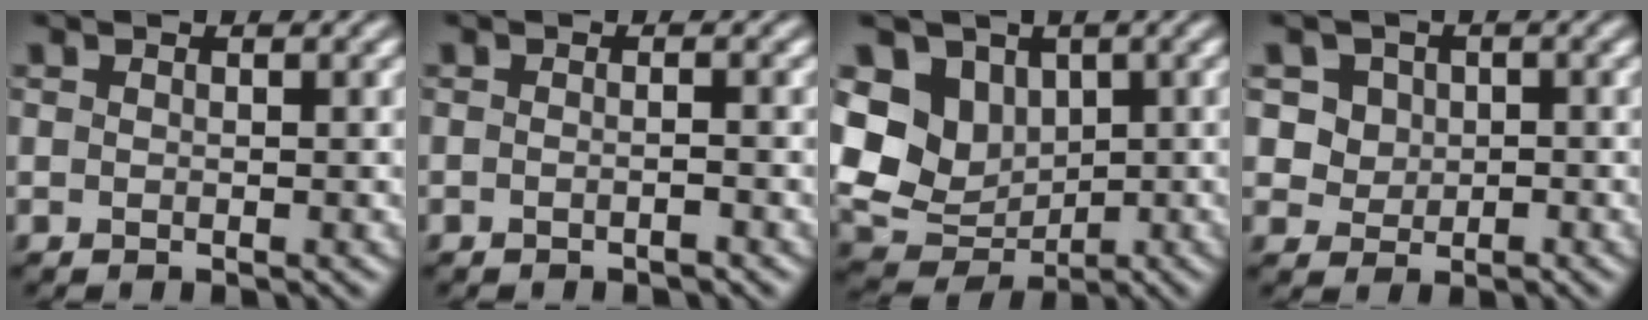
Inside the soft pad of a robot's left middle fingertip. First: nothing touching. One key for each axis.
{"total": 1.1, "fx": -0.6, "fy": 0.3, "fz": 0.9, "tx": -0.012, "ty": -0.003, "tz": -0.017}
{"total": 7.4, "fx": 1.5, "fy": 6.1, "fz": 3.9, "tx": -0.078, "ty": -0.002, "tz": 0.021}
{"total": 4.2, "fx": 1.4, "fy": 3.7, "fz": 1.6, "tx": -0.026, "ty": 0.009, "tz": 0.023}